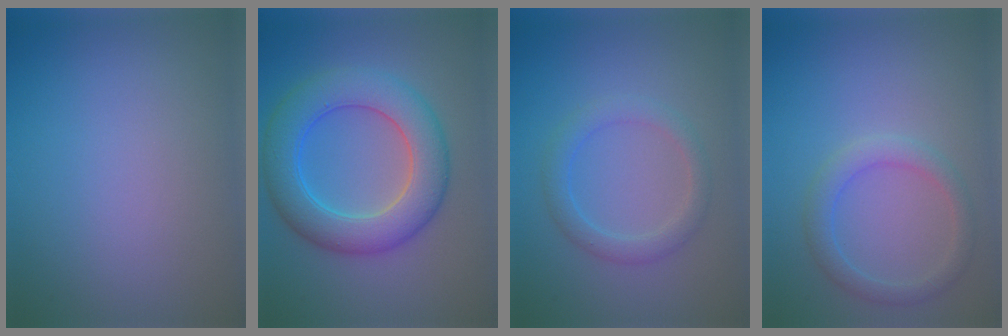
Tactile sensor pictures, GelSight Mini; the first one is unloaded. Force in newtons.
{"total": 7.4, "press": 7.4, "slide": 0.1}
{"total": 2.4, "press": 2.4, "slide": 0.1}
{"total": 2.5, "press": 2.5, "slide": 0.3}